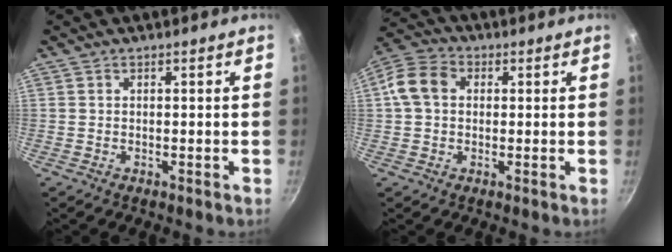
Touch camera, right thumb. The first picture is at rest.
{"total": 8.0, "force": [1.2, 6.0, 5.1], "torque": [-0.100, 0.024, 0.015]}